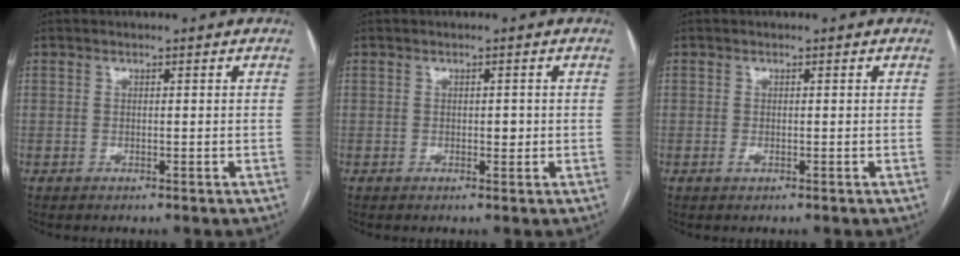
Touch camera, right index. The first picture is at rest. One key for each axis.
{"total": 1.2, "fx": -0.1, "fy": 0.7, "fz": 1.0, "tx": -0.012, "ty": 0.000, "tz": -0.001}
{"total": 0.6, "fx": -0.3, "fy": 0.3, "fz": 0.5, "tx": -0.008, "ty": 0.000, "tz": -0.004}